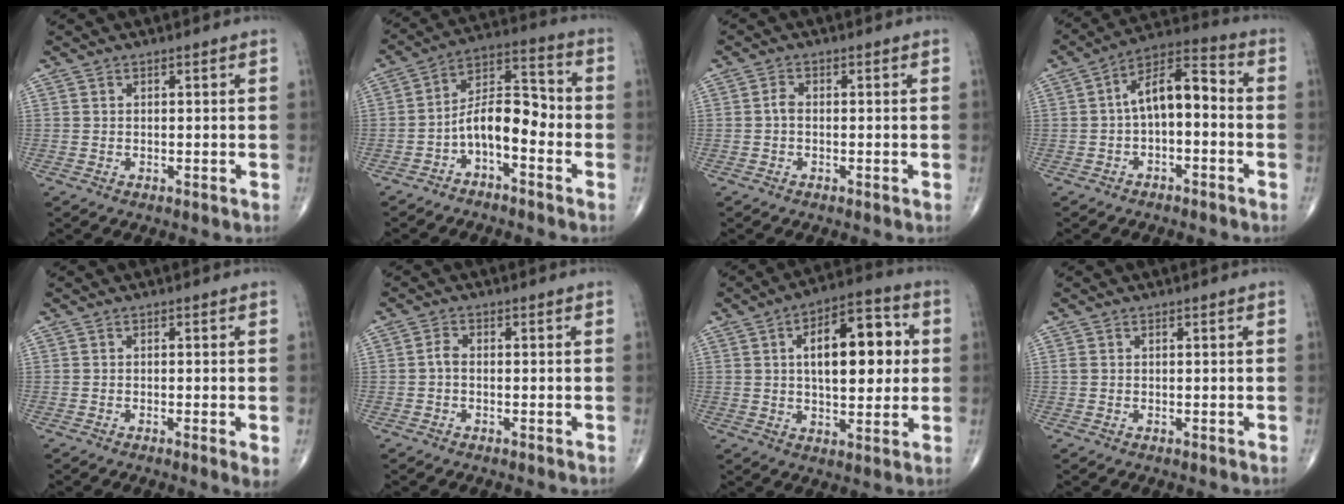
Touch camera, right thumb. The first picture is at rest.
{"total": 10.0, "force": [-3.4, 4.8, 8.1], "torque": [-0.122, 0.061, -0.068]}
{"total": 1.5, "force": [-0.3, 0.9, 1.1], "torque": [-0.018, 0.003, -0.009]}
{"total": 10.1, "force": [-0.9, 5.0, 8.7], "torque": [-0.132, 0.048, -0.027]}
{"total": 2.0, "force": [-0.4, 0.2, 2.0], "torque": [-0.035, -0.008, -0.009]}
{"total": 1.6, "force": [-0.4, 1.0, 1.3], "torque": [-0.022, 0.004, -0.011]}
{"total": 16.1, "force": [2.8, 7.7, 13.8], "torque": [-0.173, 0.014, 0.038]}
{"total": 0.6, "force": [0.2, 0.4, 0.5], "torque": [-0.014, 0.008, 0.007]}